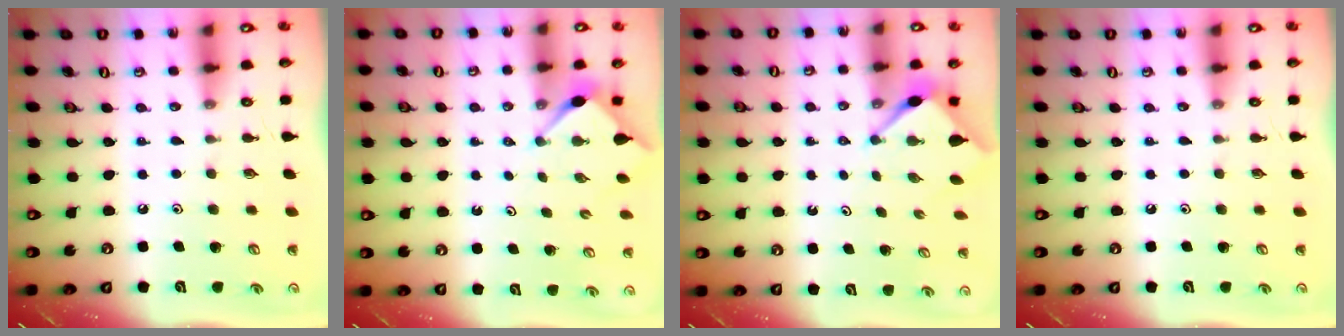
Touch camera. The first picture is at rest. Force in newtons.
{"total": 2.6, "press": 2.6, "slide": 0.3}
{"total": 2.9, "press": 2.9, "slide": 0.3}
{"total": 0.0}